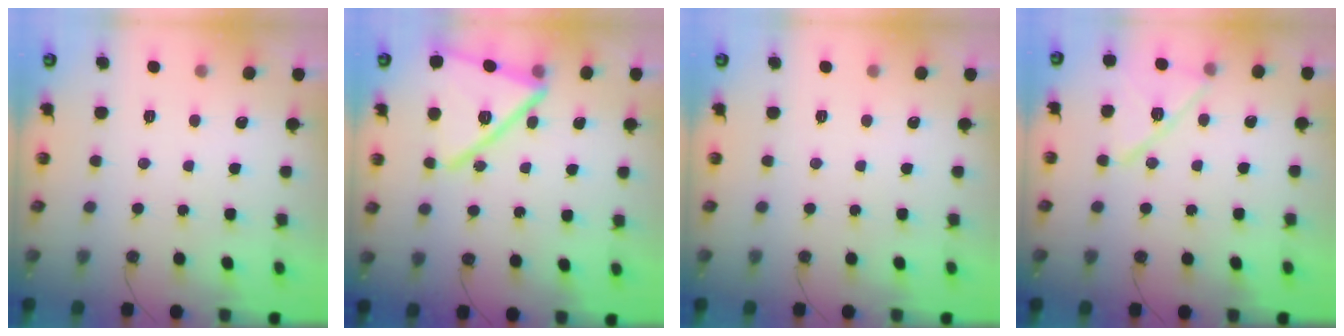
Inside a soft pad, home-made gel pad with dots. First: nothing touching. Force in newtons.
{"total": 19.7, "press": 19.7, "slide": 1.3}
{"total": 0.0}
{"total": 13.4, "press": 13.2, "slide": 2.5}